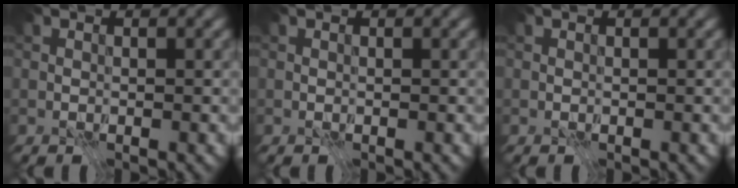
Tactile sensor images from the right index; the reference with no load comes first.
{"total": 0.0}
{"total": 0.0}